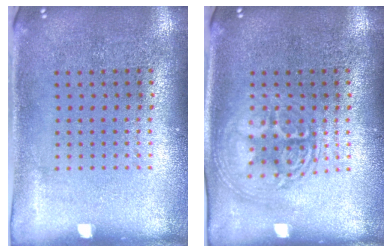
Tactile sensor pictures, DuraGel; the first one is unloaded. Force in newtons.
{"total": 2.8, "press": 2.8, "slide": 0.4}